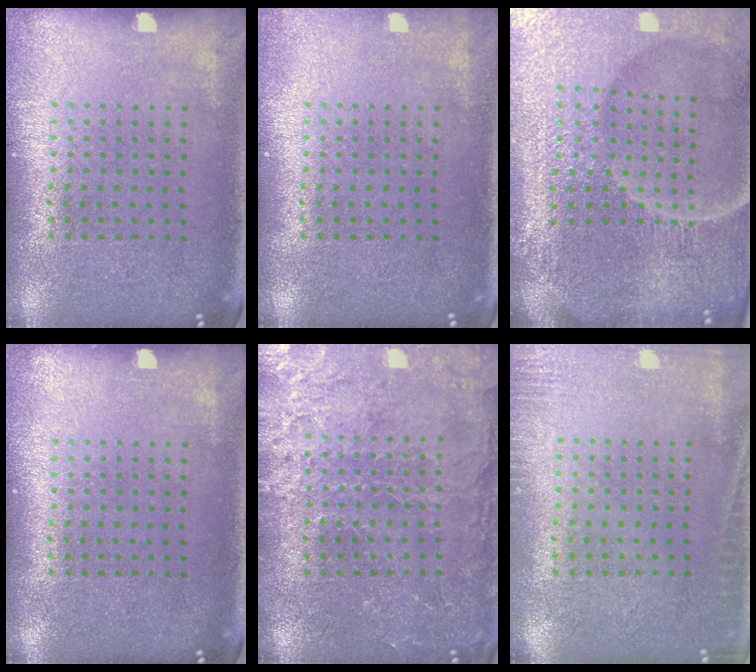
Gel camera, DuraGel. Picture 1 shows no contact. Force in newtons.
{"total": 0.9, "press": 0.8, "slide": 0.2}
{"total": 6.3, "press": 5.7, "slide": 2.7}
{"total": 0.0}
{"total": 3.4, "press": 3.2, "slide": 1.1}
{"total": 2.0, "press": 2.0, "slide": 0.3}